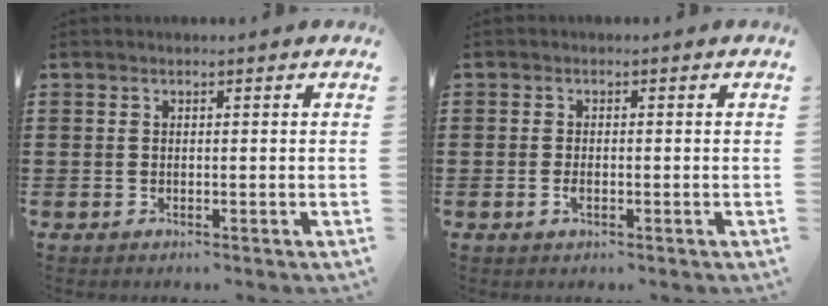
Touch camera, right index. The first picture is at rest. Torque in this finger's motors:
{"motor_torque": [0.48, 1.65, -0.03, 0.00]}